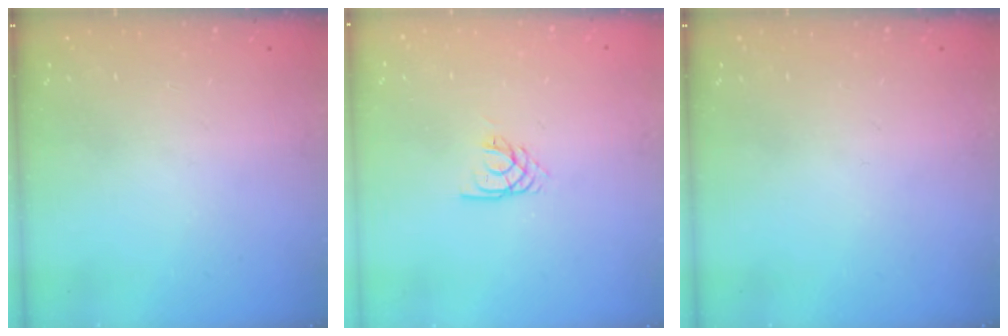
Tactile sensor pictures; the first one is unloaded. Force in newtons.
{"total": 2.1, "press": 2.1, "slide": 0.2}
{"total": 0.0}